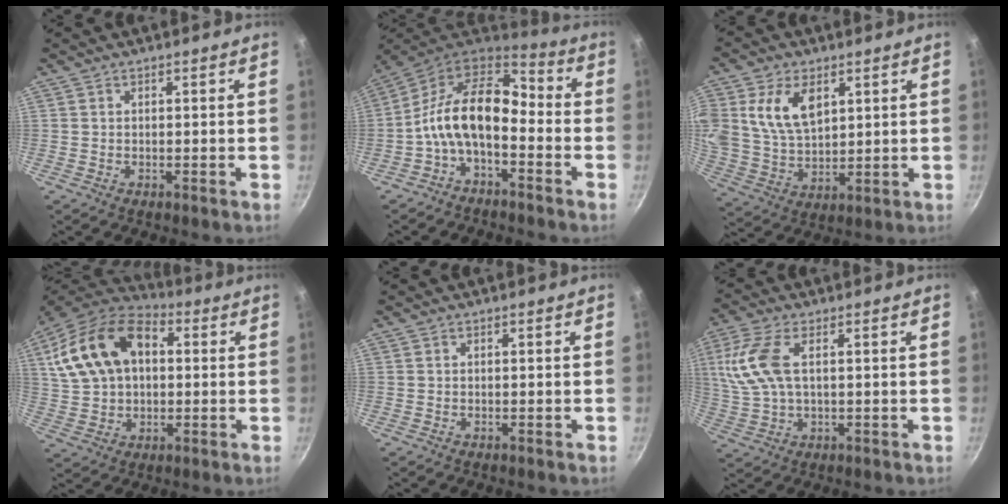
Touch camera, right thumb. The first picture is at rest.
{"total": 14.6, "force": [-3.3, 8.6, 11.4], "torque": [-0.198, 0.060, -0.081]}
{"total": 12.2, "force": [4.3, 7.9, 8.3], "torque": [-0.147, -0.025, 0.090]}
{"total": 19.3, "force": [4.5, 12.8, 13.8], "torque": [-0.243, 0.027, 0.073]}
{"total": 0.0}
{"total": 10.1, "force": [2.2, 5.0, 8.5], "torque": [-0.182, 0.009, 0.045]}